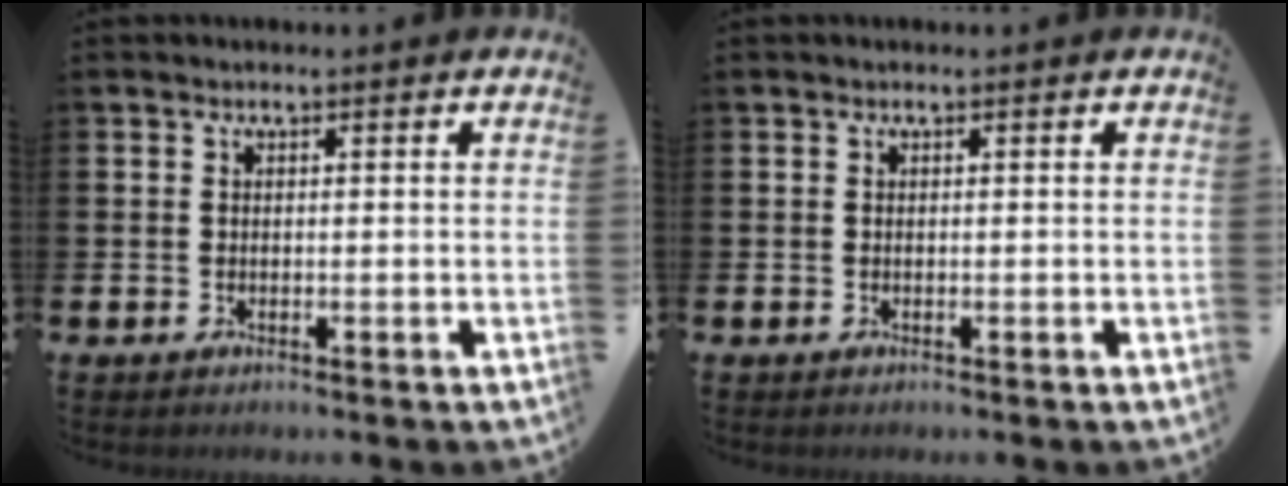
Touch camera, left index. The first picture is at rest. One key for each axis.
{"total": 0.0}